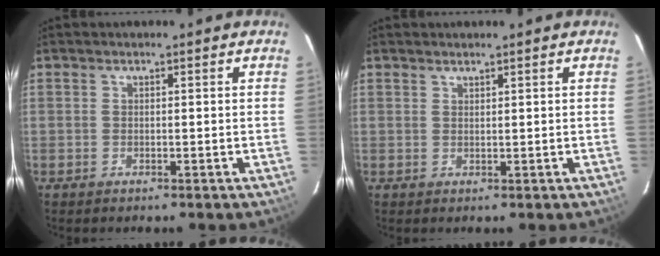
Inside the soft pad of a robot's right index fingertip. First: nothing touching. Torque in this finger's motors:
{"motor_torque": [-0.10, 0.08, -0.03, -0.01]}